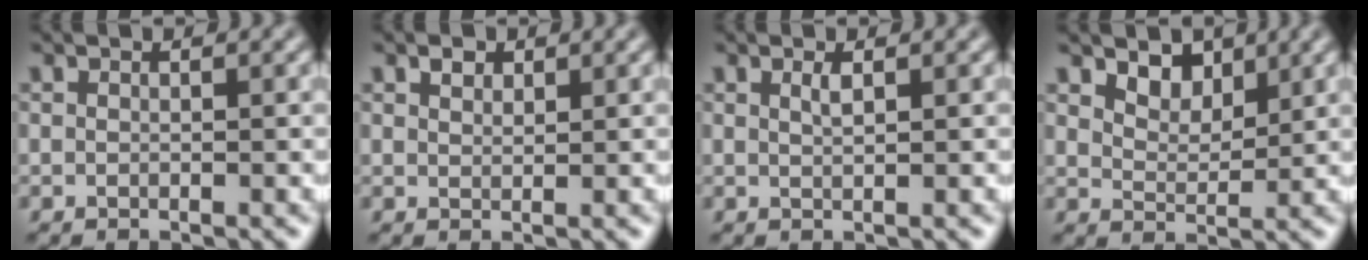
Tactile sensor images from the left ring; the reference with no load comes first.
{"total": 1.1, "force": [0.8, 0.6, 0.4], "torque": [-0.007, 0.002, 0.015]}
{"total": 0.9, "force": [0.5, 0.2, 0.7], "torque": [-0.012, 0.001, 0.009]}
{"total": 2.7, "force": [2.0, 1.4, 1.1], "torque": [-0.026, -0.013, 0.037]}